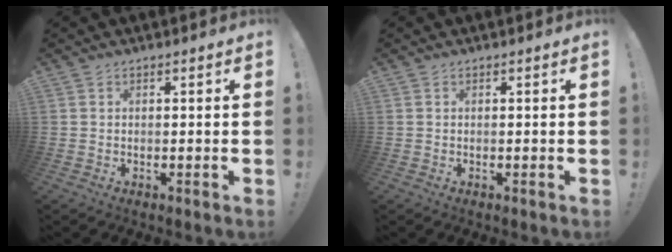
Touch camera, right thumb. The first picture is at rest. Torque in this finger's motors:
{"motor_torque": [0.01, 0.01, 0.00, 0.00, 0.01]}